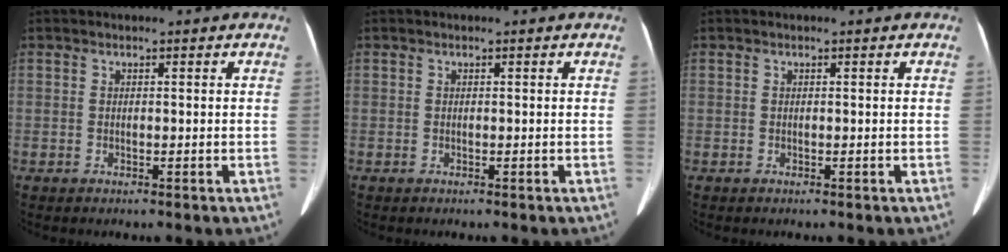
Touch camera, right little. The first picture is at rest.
{"total": 0.0}
{"total": 0.0}